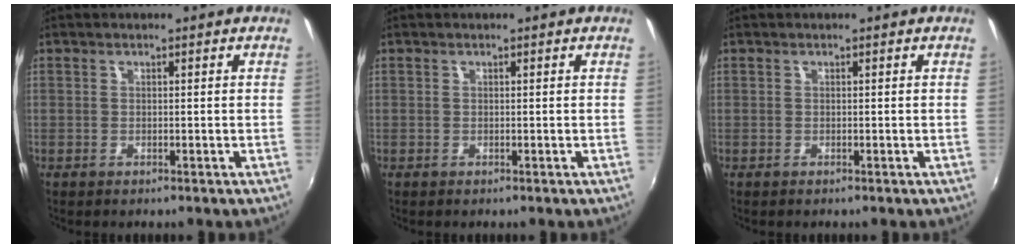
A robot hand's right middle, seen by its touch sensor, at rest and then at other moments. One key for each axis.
{"total": 0.0}
{"total": 0.0}